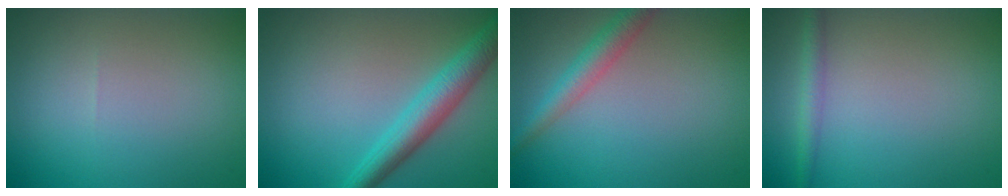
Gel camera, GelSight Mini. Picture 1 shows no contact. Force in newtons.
{"total": 4.4, "press": 4.4, "slide": 0.1}
{"total": 2.8, "press": 2.8, "slide": 0.1}
{"total": 1.7, "press": 1.7, "slide": 0.1}